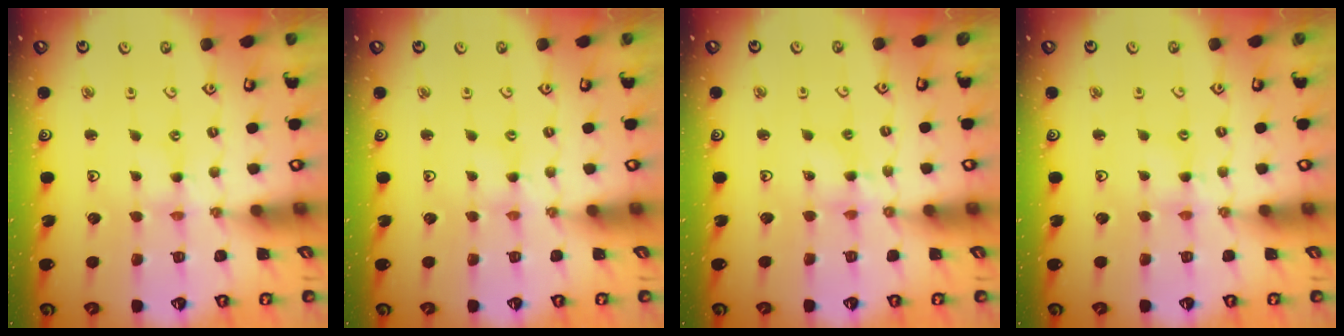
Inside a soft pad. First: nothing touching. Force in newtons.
{"total": 0.6, "press": 0.6, "slide": 0.1}
{"total": 3.9, "press": 3.9, "slide": 0.4}
{"total": 2.4, "press": 2.4, "slide": 0.3}